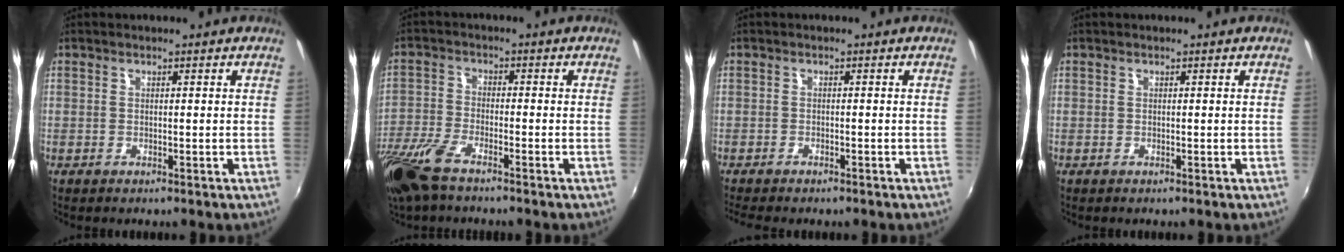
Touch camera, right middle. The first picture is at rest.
{"total": 9.5, "force": [-6.8, 2.7, 6.0], "torque": [-0.147, -0.025, -0.142]}
{"total": 3.8, "force": [-3.2, 0.9, 1.7], "torque": [-0.042, -0.019, -0.055]}
{"total": 0.0}